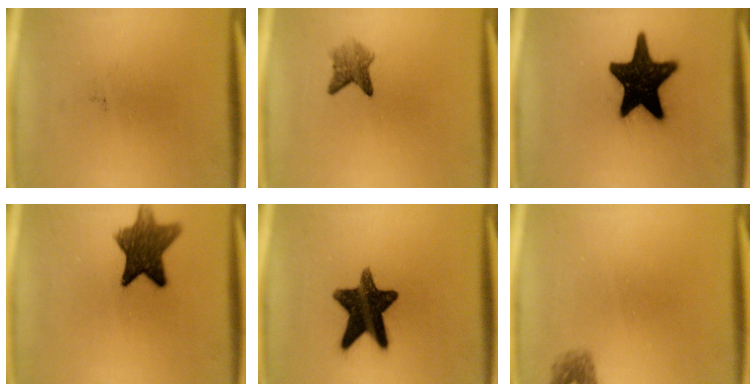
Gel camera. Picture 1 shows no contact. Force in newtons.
{"total": 2.9}
{"total": 19.7}
{"total": 9.9}
{"total": 14.2}
{"total": 1.6}